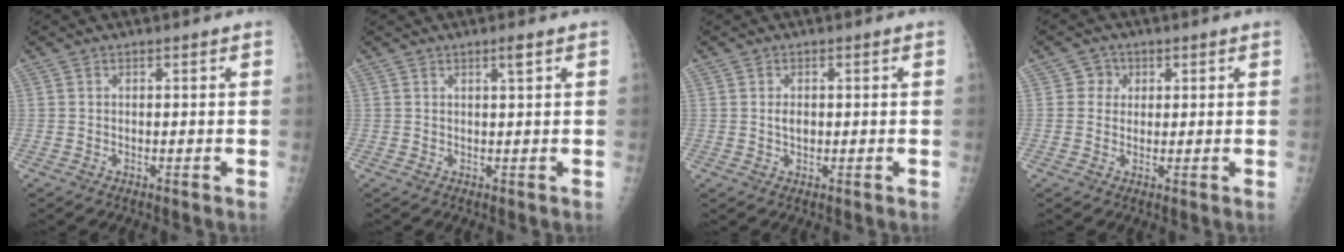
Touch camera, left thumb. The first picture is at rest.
{"total": 1.3, "force": [0.8, -0.1, 1.1], "torque": [-0.018, -0.004, 0.013]}
{"total": 1.7, "force": [0.1, 1.2, 1.2], "torque": [-0.015, 0.000, 0.003]}
{"total": 3.0, "force": [0.8, 2.8, 0.3], "torque": [0.019, 0.002, 0.005]}